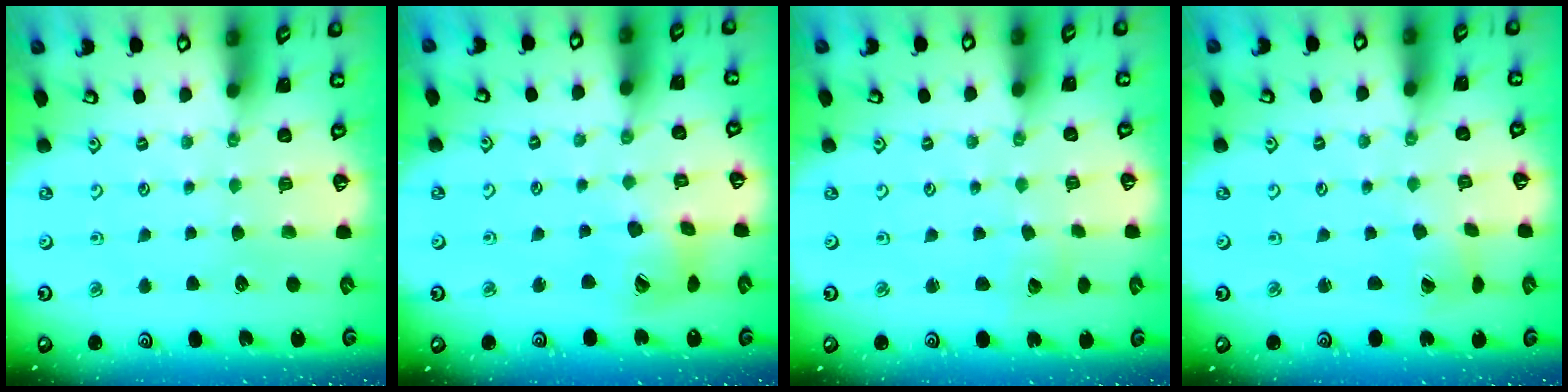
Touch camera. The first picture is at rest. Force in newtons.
{"total": 13.0, "press": 12.9, "slide": 1.7}
{"total": 3.0, "press": 3.0, "slide": 0.3}
{"total": 1.2, "press": 1.1, "slide": 0.3}